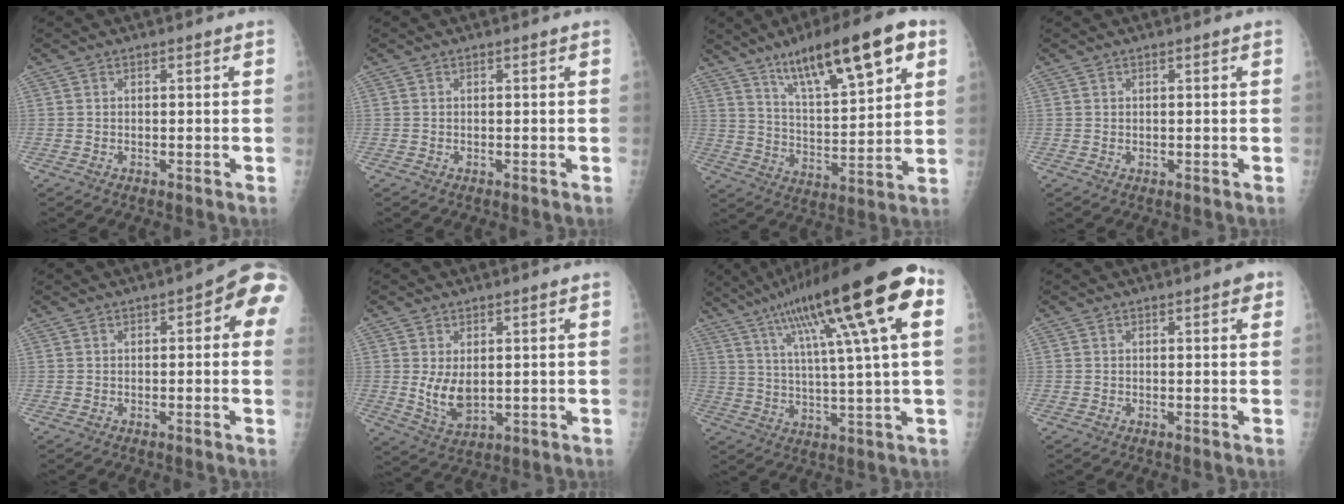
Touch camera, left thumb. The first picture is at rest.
{"total": 0.0}
{"total": 19.8, "force": [11.0, 5.5, 15.5], "torque": [-0.216, -0.035, 0.184]}
{"total": 0.6, "force": [0.1, 0.3, 0.4], "torque": [-0.009, 0.002, 0.005]}
{"total": 7.7, "force": [1.8, 2.7, 7.0], "torque": [-0.060, 0.012, 0.007]}
{"total": 6.4, "force": [0.6, 3.8, 5.1], "torque": [-0.081, -0.015, 0.025]}
{"total": 24.0, "force": [10.0, 3.3, 21.6], "torque": [-0.348, 0.011, 0.157]}
{"total": 2.0, "force": [1.0, 0.6, 1.6], "torque": [-0.016, 0.001, 0.009]}